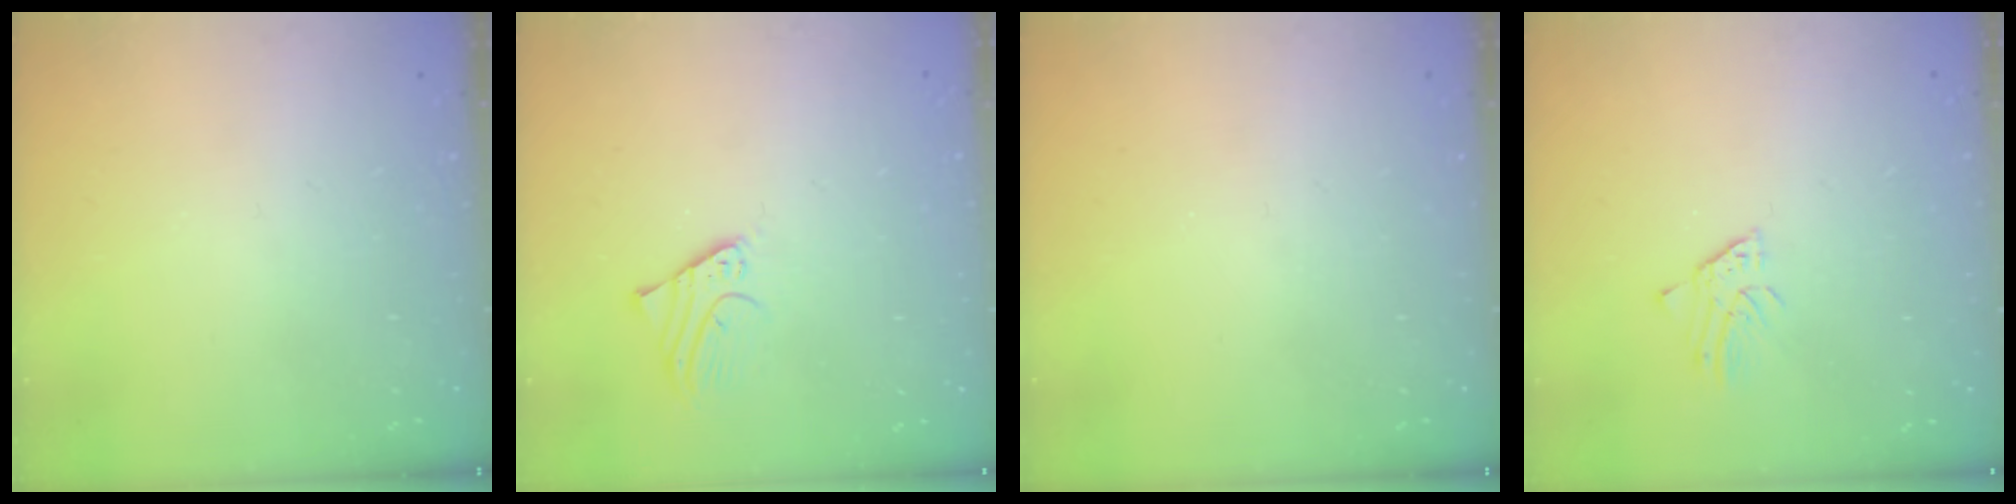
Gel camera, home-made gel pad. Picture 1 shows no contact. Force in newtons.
{"total": 2.2, "press": 2.2, "slide": 0.1}
{"total": 0.0}
{"total": 1.3, "press": 1.3, "slide": 0.1}